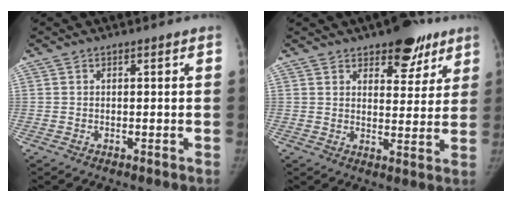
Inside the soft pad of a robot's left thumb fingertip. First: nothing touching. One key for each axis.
{"total": 9.3, "fx": 6.2, "fy": 4.9, "fz": 5.0, "tx": -0.021, "ty": -0.031, "tz": 0.086}